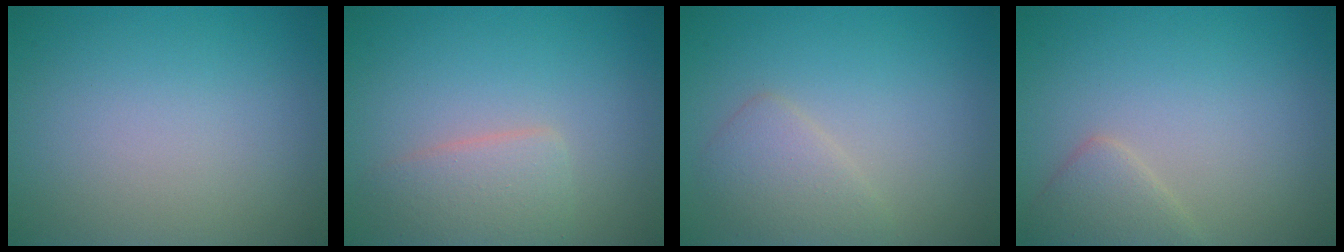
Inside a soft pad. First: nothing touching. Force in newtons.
{"total": 2.8, "press": 2.8, "slide": 0.1}
{"total": 2.4, "press": 2.4, "slide": 0.1}
{"total": 2.2, "press": 2.2, "slide": 0.2}